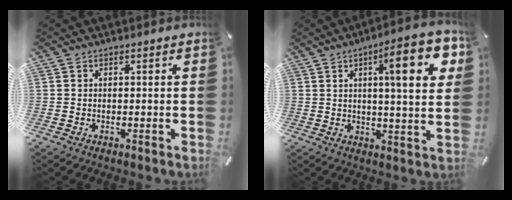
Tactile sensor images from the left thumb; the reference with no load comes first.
{"total": 16.0, "force": [6.0, 3.8, 14.4], "torque": [-0.200, -0.024, 0.082]}